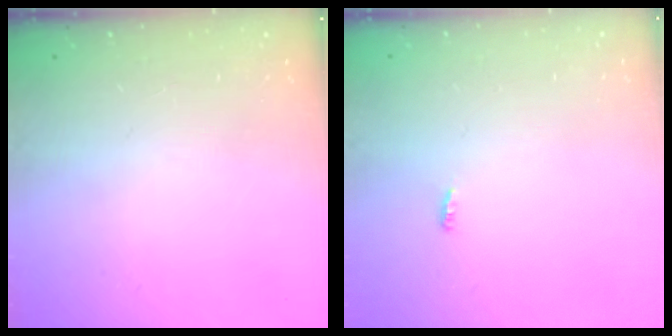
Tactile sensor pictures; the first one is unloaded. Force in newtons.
{"total": 2.8, "press": 2.7, "slide": 0.8}